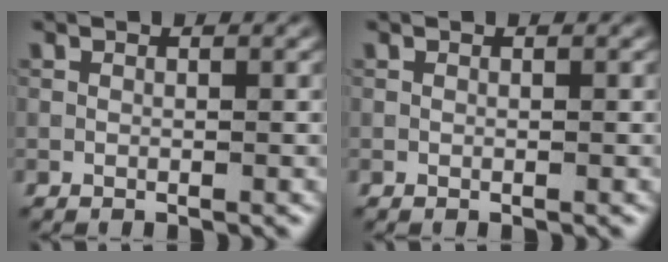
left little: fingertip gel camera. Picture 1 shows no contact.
{"total": 0.0}